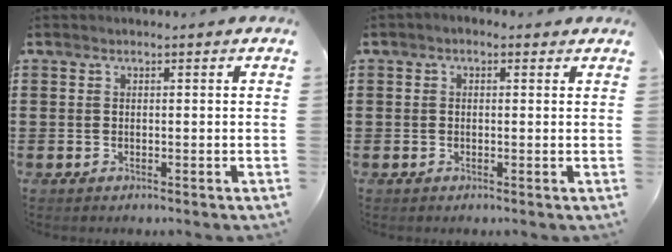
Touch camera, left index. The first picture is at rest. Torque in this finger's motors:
{"motor_torque": [2.15, -0.01, 0.28, 0.06]}